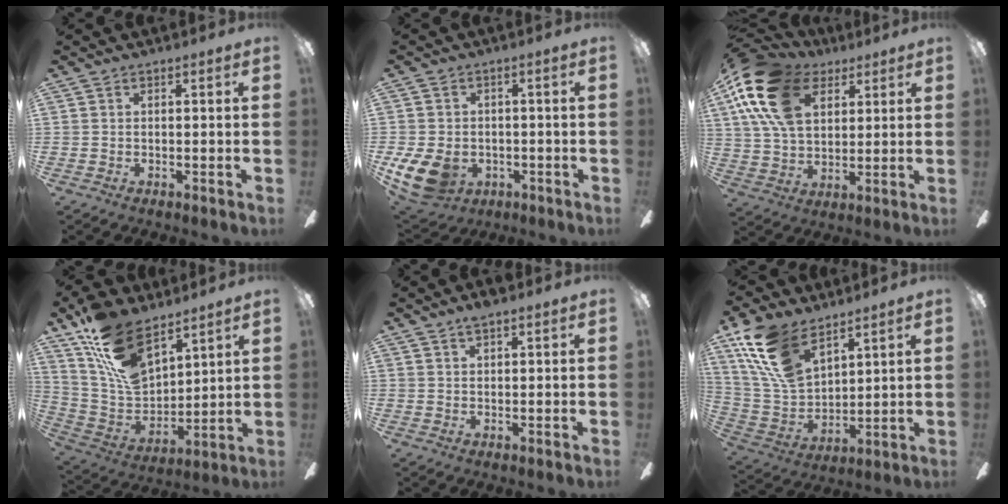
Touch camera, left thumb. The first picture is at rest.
{"total": 10.6, "force": [-3.8, 7.7, 6.3], "torque": [-0.154, 0.015, -0.066]}
{"total": 20.6, "force": [9.0, 13.2, 13.0], "torque": [-0.282, -0.014, 0.161]}
{"total": 17.9, "force": [11.8, 8.6, 10.3], "torque": [-0.204, -0.064, 0.221]}
{"total": 2.6, "force": [2.0, 0.6, 1.5], "torque": [-0.024, -0.002, 0.034]}
{"total": 17.7, "force": [11.3, 9.2, 10.0], "torque": [-0.244, -0.040, 0.214]}